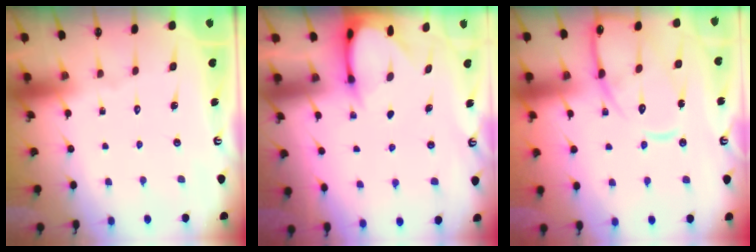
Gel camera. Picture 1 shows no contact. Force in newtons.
{"total": 3.6, "press": 3.6, "slide": 0.3}
{"total": 13.9, "press": 13.8, "slide": 1.3}